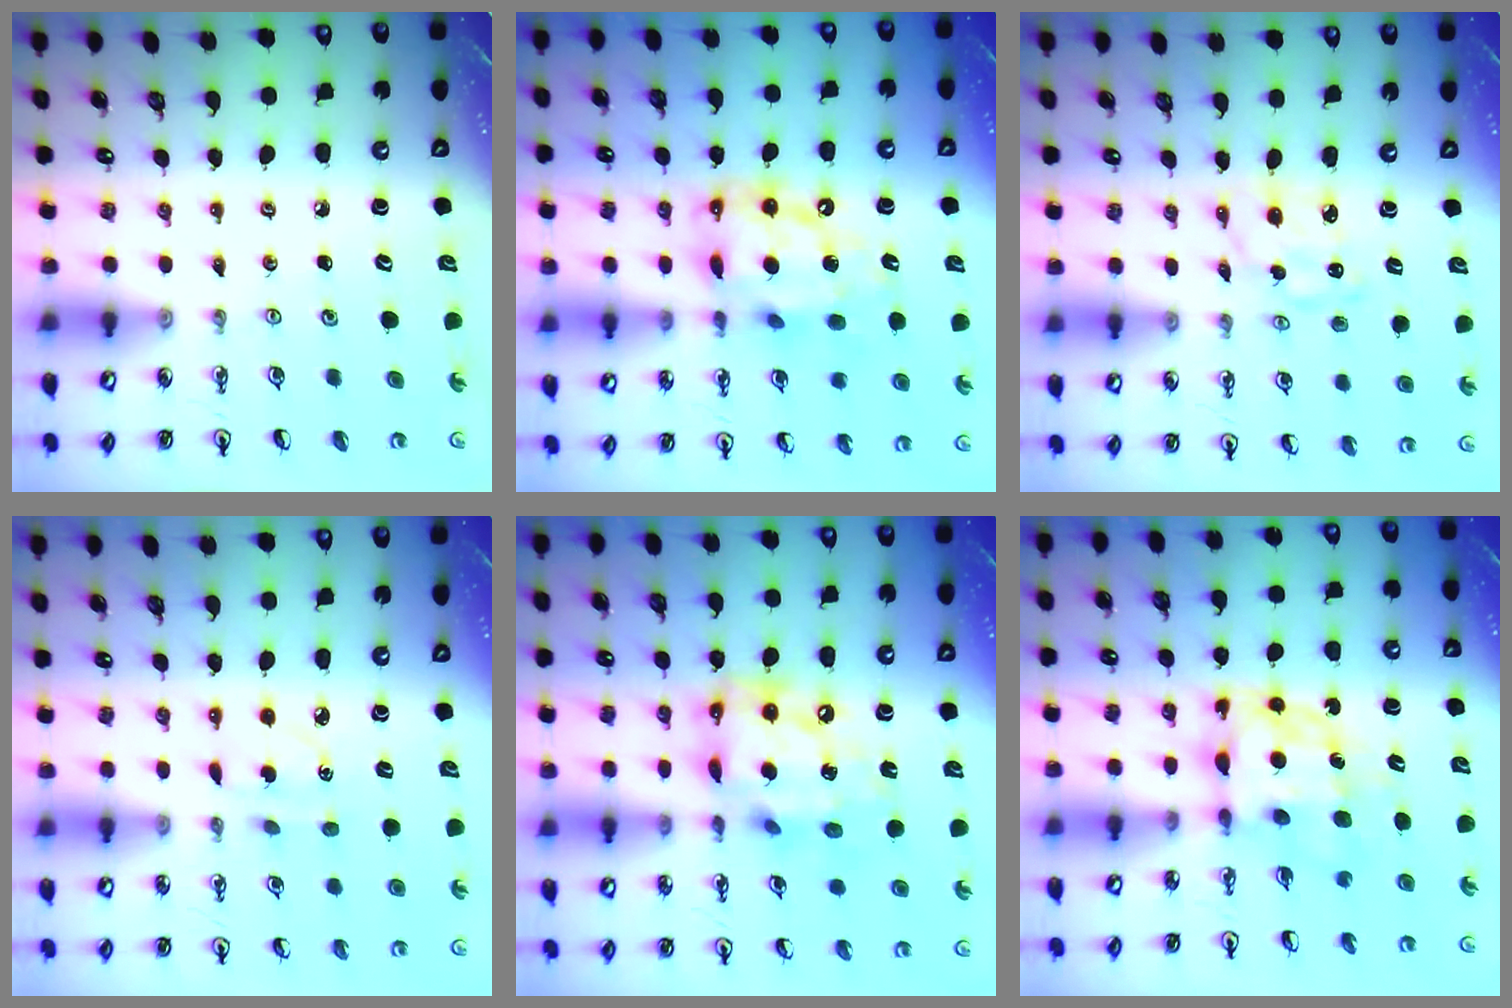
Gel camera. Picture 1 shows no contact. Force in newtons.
{"total": 13.9, "press": 13.9, "slide": 1.1}
{"total": 2.5, "press": 2.5, "slide": 0.3}
{"total": 3.1, "press": 3.0, "slide": 0.8}
{"total": 16.3, "press": 16.2, "slide": 1.6}
{"total": 7.5, "press": 7.5, "slide": 0.7}